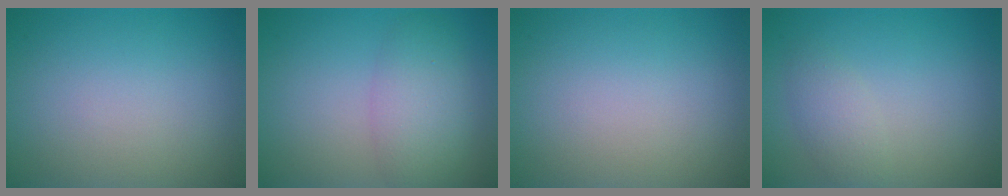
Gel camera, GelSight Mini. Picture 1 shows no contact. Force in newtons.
{"total": 4.2, "press": 4.1, "slide": 0.3}
{"total": 0.0}
{"total": 2.0, "press": 2.0, "slide": 0.0}